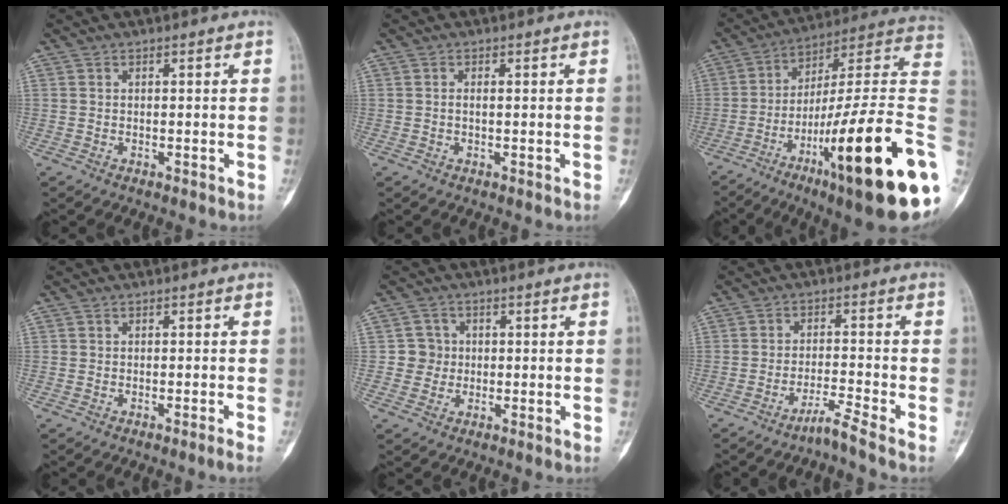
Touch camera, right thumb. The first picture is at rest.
{"total": 0.8, "force": [0.1, 0.3, 0.7], "torque": [-0.017, 0.006, 0.002]}
{"total": 29.9, "force": [-8.6, 4.4, 28.3], "torque": [-0.369, 0.048, -0.140]}
{"total": 0.9, "force": [-0.7, -0.3, 0.5], "torque": [-0.014, 0.004, -0.011]}
{"total": 3.7, "force": [0.0, 3.7, 0.2], "torque": [0.026, 0.010, -0.004]}
{"total": 2.9, "force": [-2.5, -1.0, 1.2], "torque": [-0.032, 0.012, -0.049]}